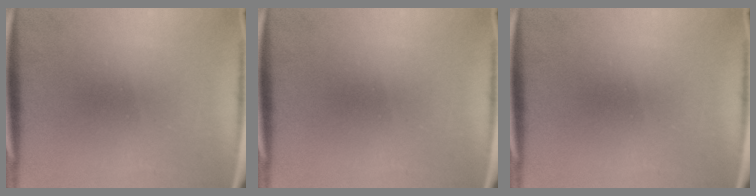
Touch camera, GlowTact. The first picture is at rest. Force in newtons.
{"total": 0.0}
{"total": 0.0}